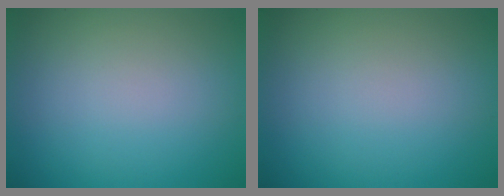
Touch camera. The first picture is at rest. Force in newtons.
{"total": 0.0}